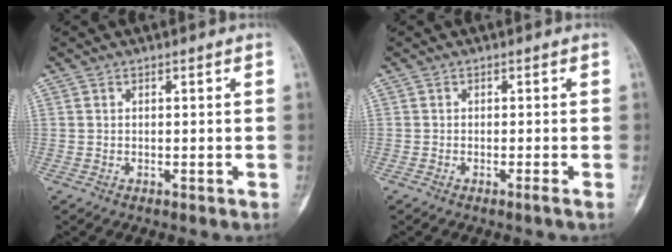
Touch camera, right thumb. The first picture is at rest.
{"total": 0.8, "force": [-0.5, -0.2, 0.6], "torque": [-0.014, -0.001, -0.011]}